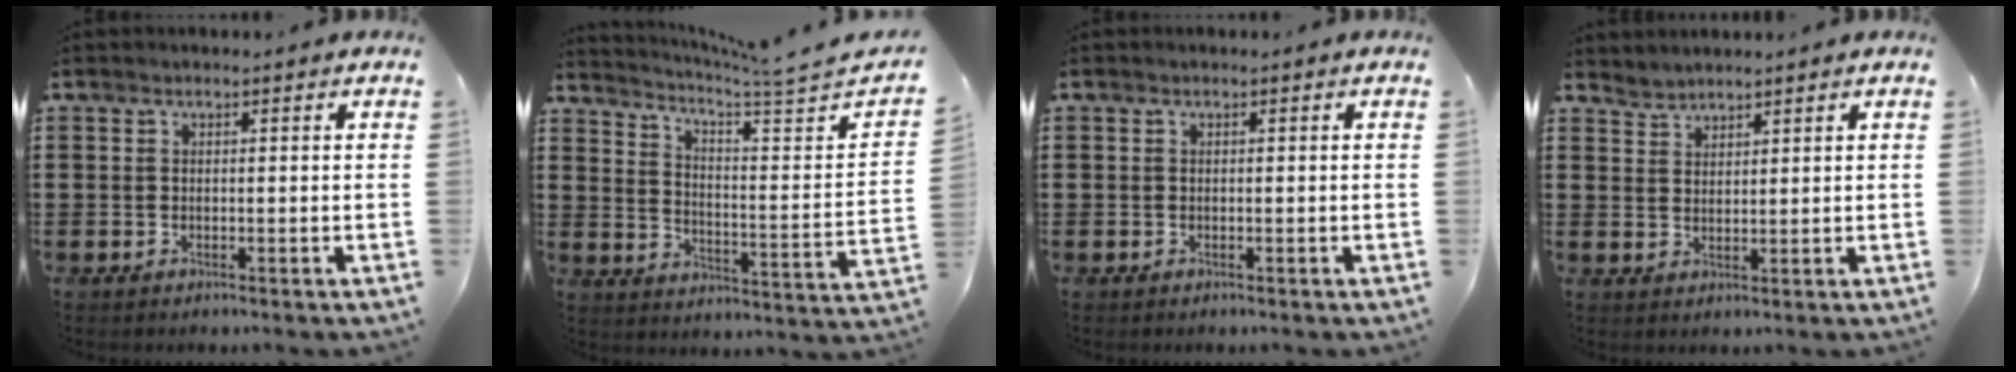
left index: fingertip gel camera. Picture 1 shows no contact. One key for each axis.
{"total": 4.2, "fx": 3.5, "fy": -0.9, "fz": 2.2, "tx": -0.064, "ty": -0.049, "tz": 0.048}
{"total": 0.0}
{"total": 2.1, "fx": 2.0, "fy": 0.3, "fz": -0.5, "tx": 0.004, "ty": -0.002, "tz": 0.041}